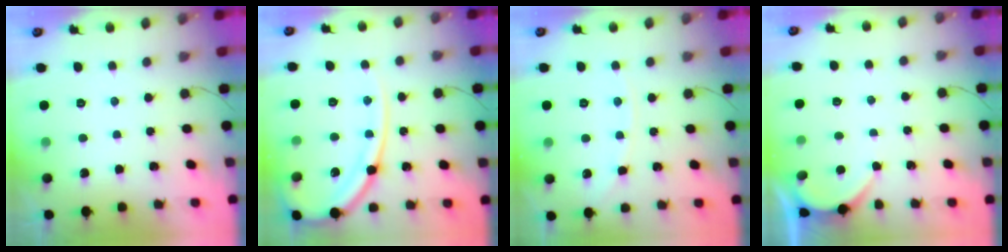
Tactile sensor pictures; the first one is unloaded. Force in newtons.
{"total": 15.5, "press": 15.4, "slide": 1.7}
{"total": 5.8, "press": 5.8, "slide": 0.7}
{"total": 1.3, "press": 1.3, "slide": 0.2}